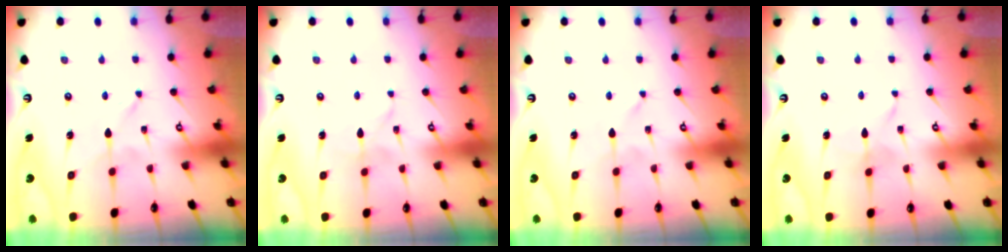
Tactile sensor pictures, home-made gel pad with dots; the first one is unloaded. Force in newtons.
{"total": 2.3, "press": 2.3, "slide": 0.0}
{"total": 0.0}
{"total": 2.0, "press": 2.0, "slide": 0.1}